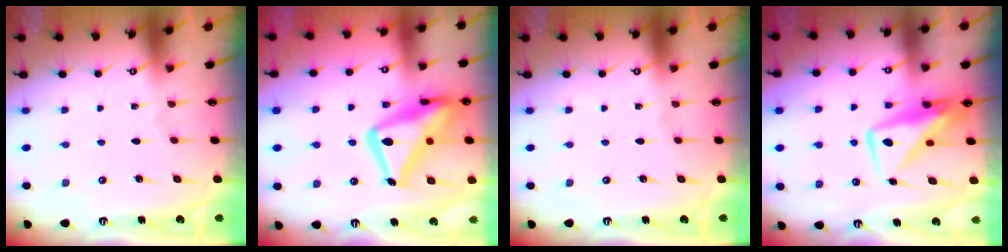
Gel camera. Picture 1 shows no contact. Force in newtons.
{"total": 22.0, "press": 21.9, "slide": 1.9}
{"total": 0.0}
{"total": 10.2, "press": 10.2, "slide": 1.1}